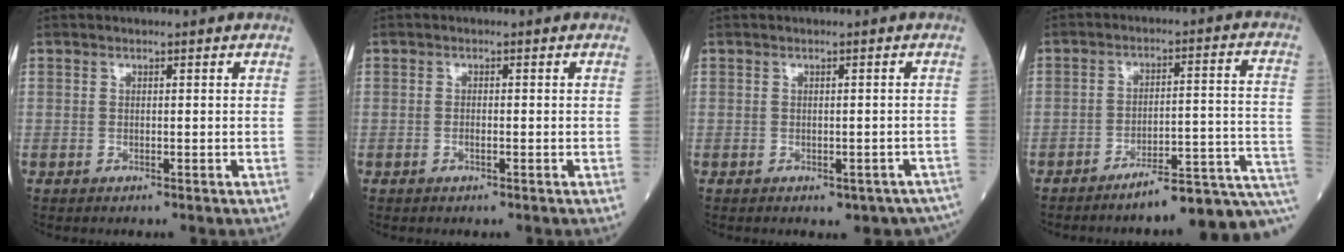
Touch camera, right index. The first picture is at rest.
{"total": 0.8, "force": [-0.3, 0.2, 0.7], "torque": [-0.014, 0.000, -0.005]}
{"total": 6.0, "force": [-4.6, 3.1, 2.3], "torque": [-0.010, 0.003, -0.052]}
{"total": 12.2, "force": [-9.1, 0.3, 8.2], "torque": [-0.076, 0.044, -0.130]}